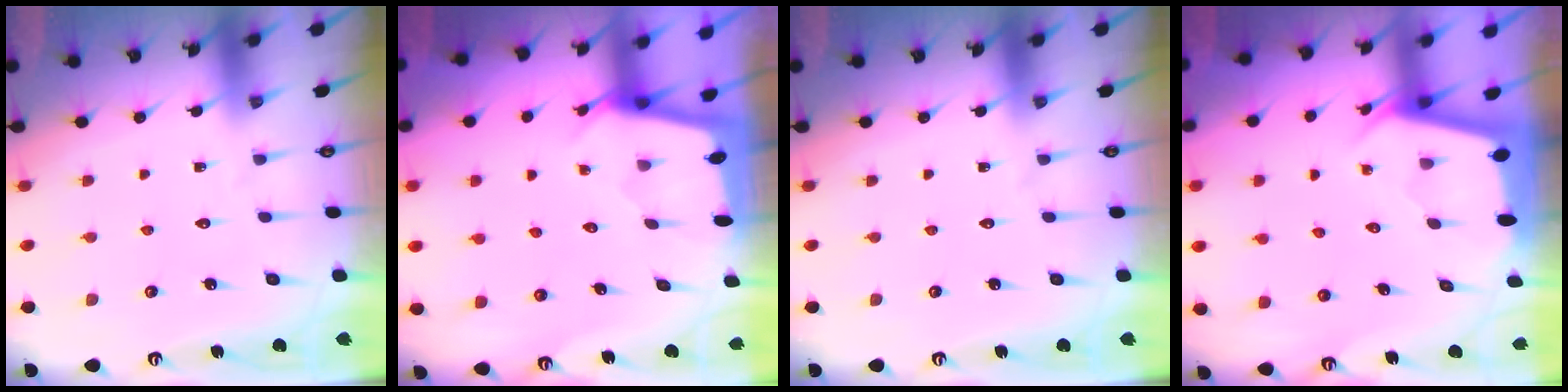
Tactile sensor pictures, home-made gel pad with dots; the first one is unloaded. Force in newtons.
{"total": 2.0, "press": 2.0, "slide": 0.3}
{"total": 0.0}
{"total": 3.4, "press": 3.4, "slide": 0.2}